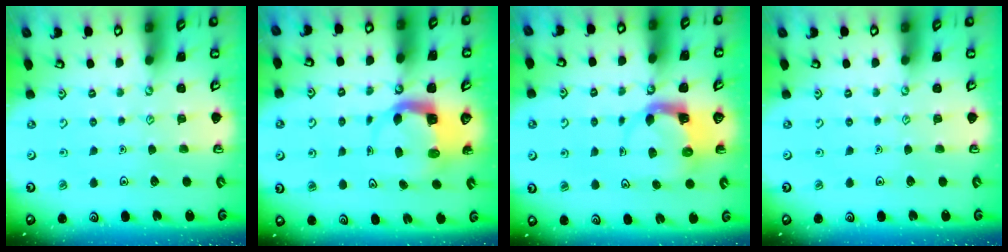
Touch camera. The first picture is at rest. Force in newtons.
{"total": 5.2, "press": 5.1, "slide": 0.7}
{"total": 3.9, "press": 3.8, "slide": 0.6}
{"total": 0.0}